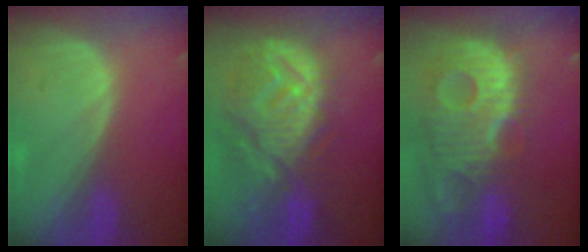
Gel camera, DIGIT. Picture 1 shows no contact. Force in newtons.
{"total": 12.7, "press": 11.1, "slide": 6.0}
{"total": 13.9, "press": 12.0, "slide": 7.0}